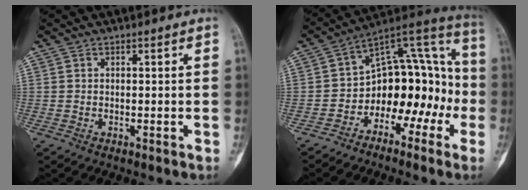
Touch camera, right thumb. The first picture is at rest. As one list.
[{"total": 15.1, "force": [-4.6, 10.0, 10.4], "torque": [-0.075, 0.101, -0.077]}]